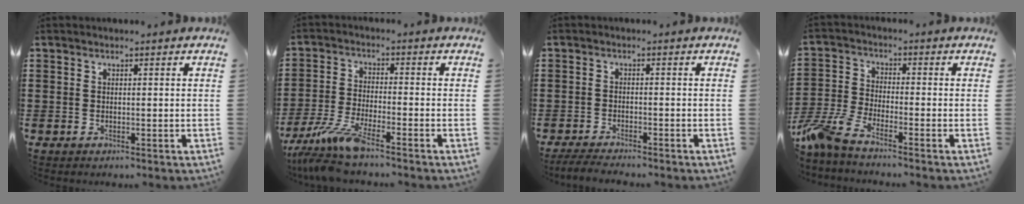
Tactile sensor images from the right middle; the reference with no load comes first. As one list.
[{"total": 7.2, "force": [-6.0, 0.2, 4.1], "torque": [-0.102, -0.020, -0.119]}, {"total": 2.5, "force": [-2.4, 0.1, 0.8], "torque": [-0.020, 0.000, -0.051]}, {"total": 6.0, "force": [-4.9, 0.7, 3.4], "torque": [-0.102, -0.019, -0.103]}]